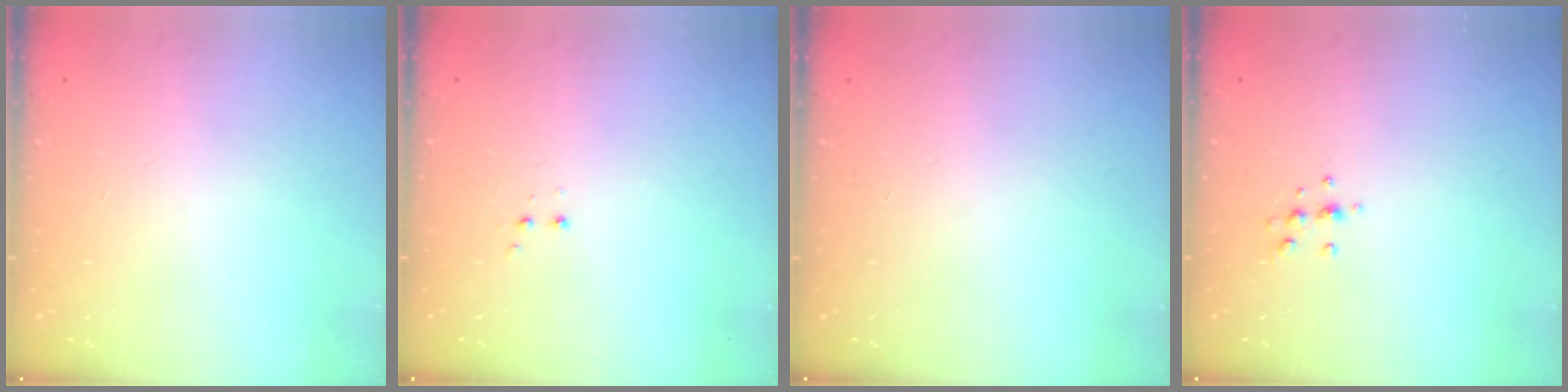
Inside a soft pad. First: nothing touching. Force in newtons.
{"total": 2.8, "press": 2.8, "slide": 0.6}
{"total": 0.0}
{"total": 6.2, "press": 6.1, "slide": 0.8}